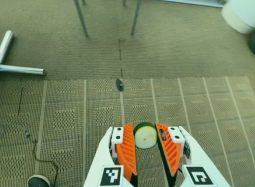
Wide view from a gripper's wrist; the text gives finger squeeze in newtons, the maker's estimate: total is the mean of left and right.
{"total": 6.9, "left": 6.6, "right": 7.2}